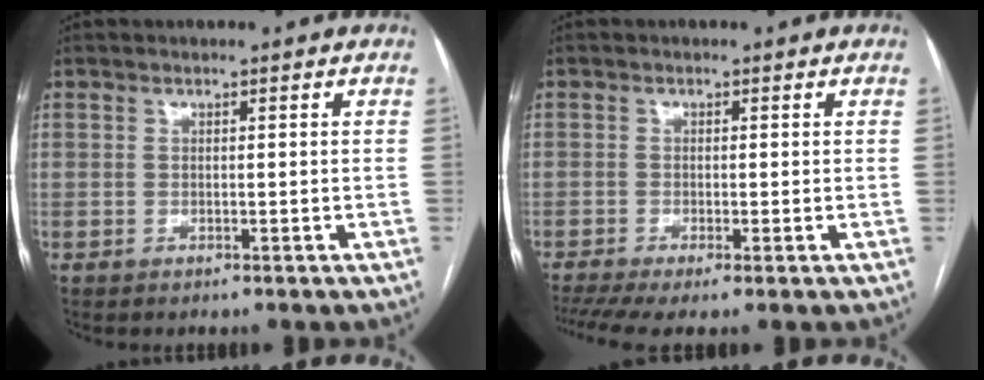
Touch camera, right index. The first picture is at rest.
{"total": 5.6, "force": [-3.5, 0.9, 4.2], "torque": [-0.072, -0.008, -0.064]}